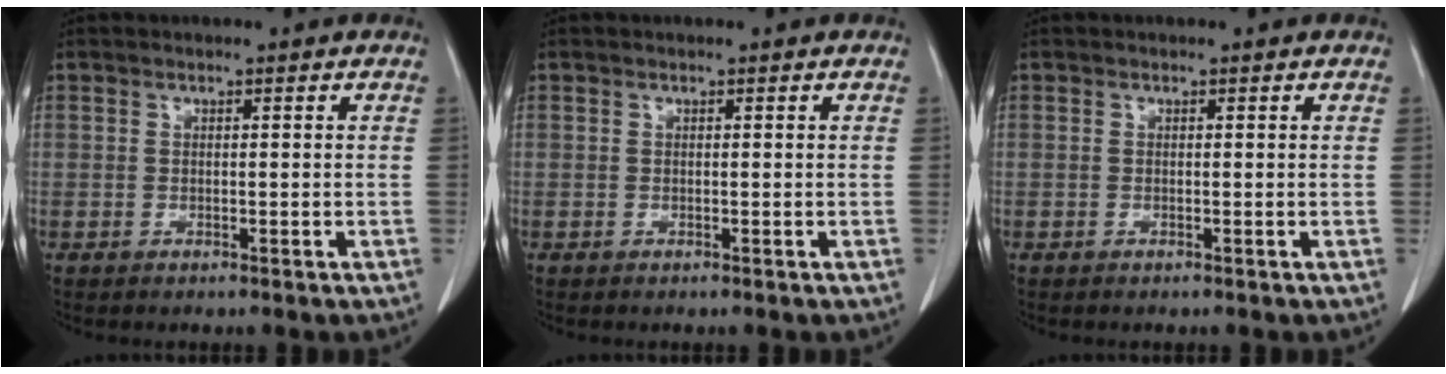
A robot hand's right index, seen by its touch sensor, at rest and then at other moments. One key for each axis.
{"total": 0.0}
{"total": 0.0}